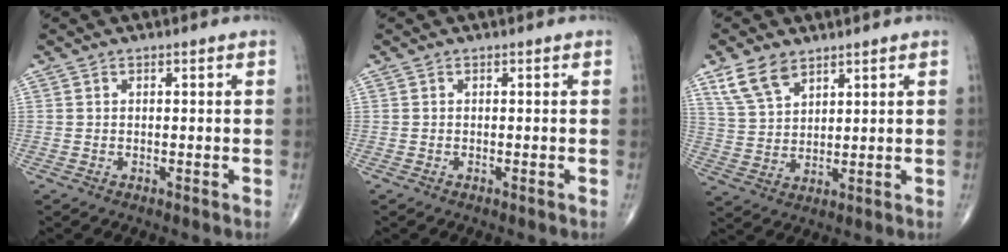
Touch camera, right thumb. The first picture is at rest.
{"total": 0.0}
{"total": 7.6, "force": [5.0, 4.1, 4.0], "torque": [-0.068, -0.019, 0.107]}